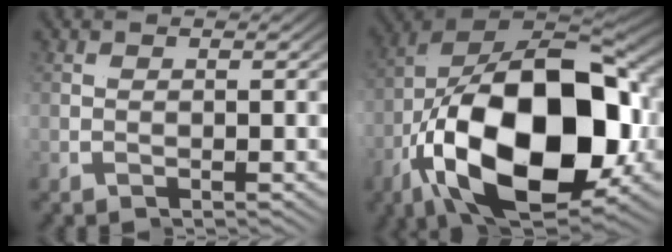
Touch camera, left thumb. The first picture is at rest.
{"total": 24.0, "force": [-3.1, 12.9, 19.9], "torque": [-0.386, -0.037, -0.031]}